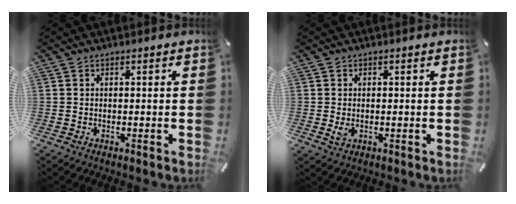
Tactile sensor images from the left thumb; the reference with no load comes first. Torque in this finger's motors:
{"motor_torque": [0.50, 0.75, 0.41, 0.00, 0.03]}